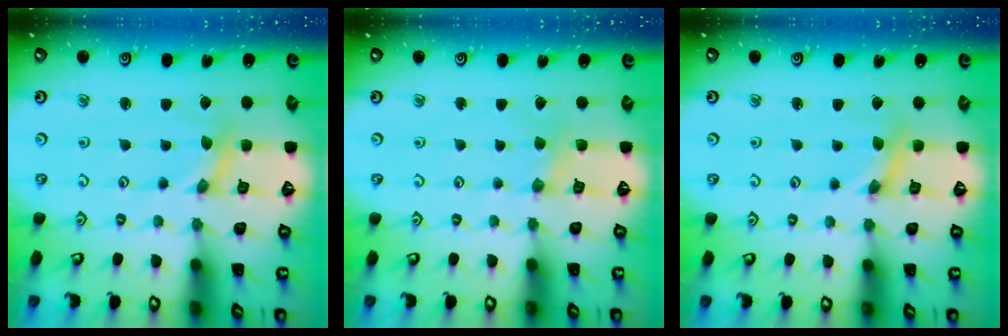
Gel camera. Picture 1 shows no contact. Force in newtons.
{"total": 2.5, "press": 2.4, "slide": 0.4}
{"total": 1.4, "press": 1.4, "slide": 0.2}